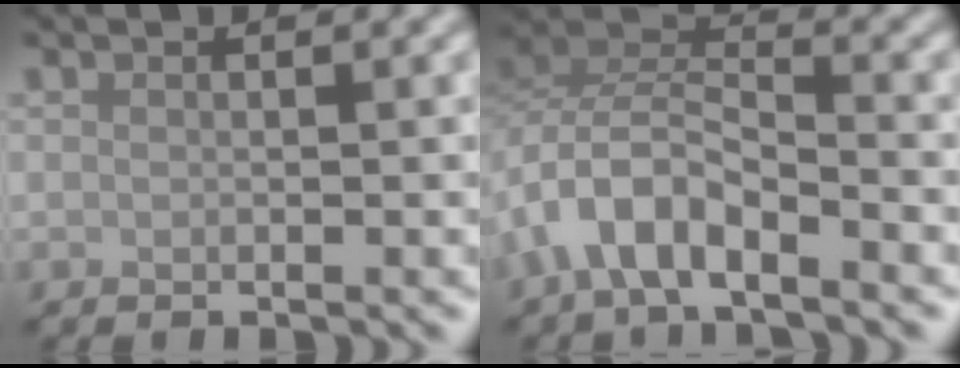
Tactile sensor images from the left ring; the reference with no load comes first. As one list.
[{"total": 5.5, "force": [-3.4, 2.2, 3.6], "torque": [-0.064, 0.009, -0.075]}]